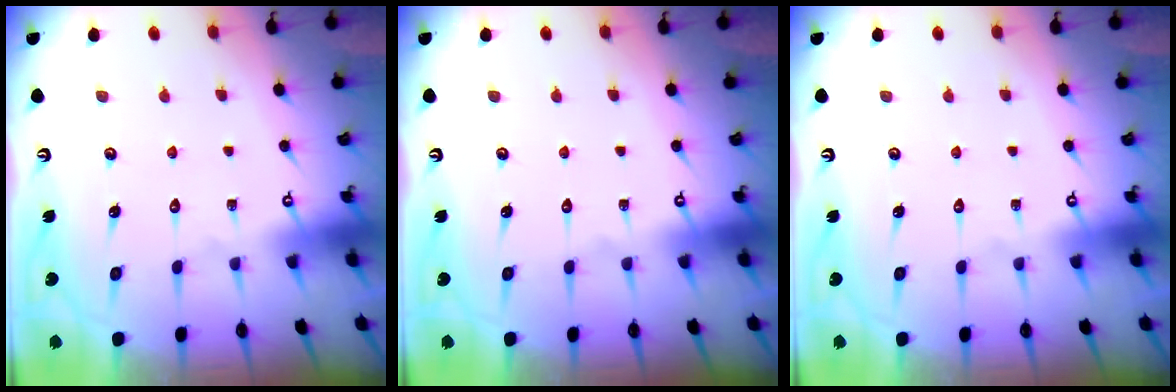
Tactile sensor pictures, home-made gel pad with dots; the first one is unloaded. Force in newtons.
{"total": 0.0}
{"total": 0.0}